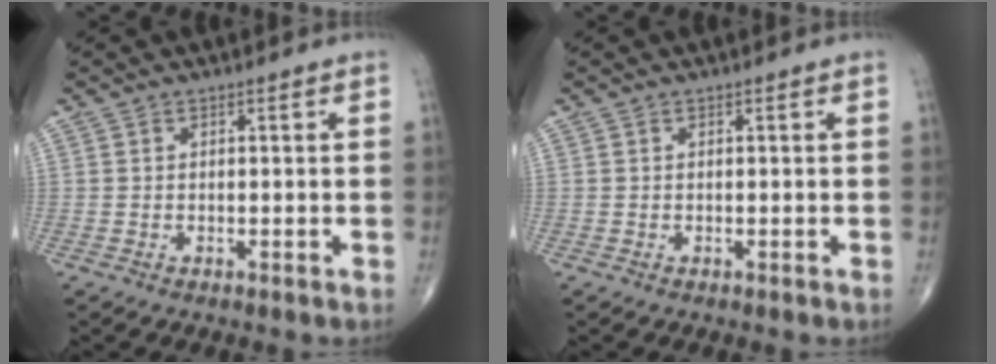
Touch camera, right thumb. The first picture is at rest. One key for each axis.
{"total": 0.0}